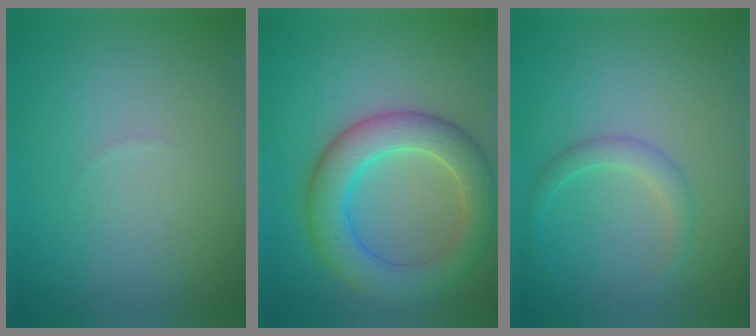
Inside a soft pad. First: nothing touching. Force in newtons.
{"total": 6.6, "press": 6.6, "slide": 0.2}
{"total": 1.7, "press": 1.7, "slide": 0.1}